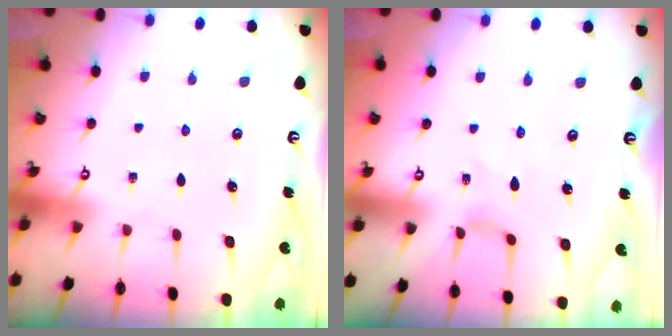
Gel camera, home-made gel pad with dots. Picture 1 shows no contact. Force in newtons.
{"total": 1.1, "press": 1.1, "slide": 0.2}